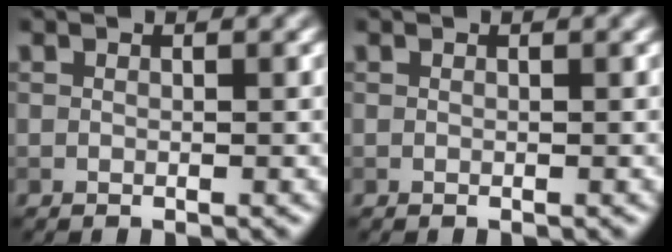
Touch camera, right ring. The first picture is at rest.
{"total": 0.0}